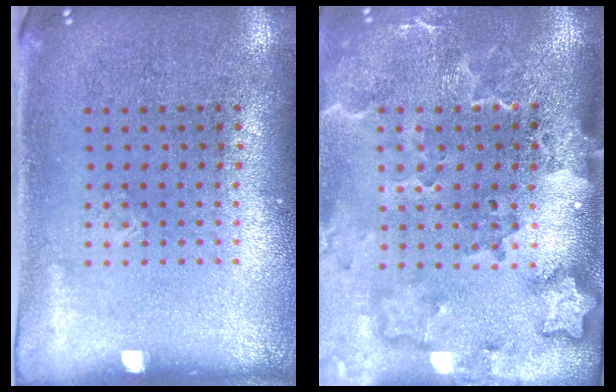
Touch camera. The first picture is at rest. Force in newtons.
{"total": 3.2, "press": 2.3, "slide": 2.1}